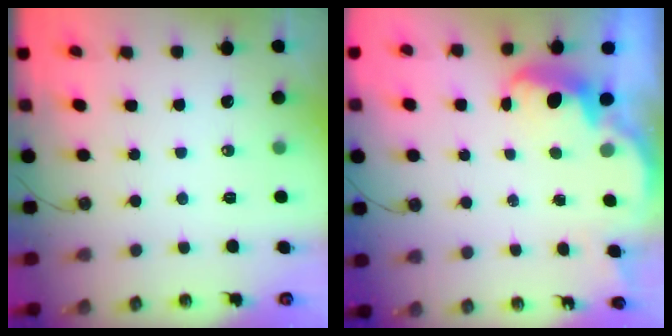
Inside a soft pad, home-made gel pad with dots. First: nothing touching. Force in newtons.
{"total": 2.4, "press": 2.4, "slide": 0.6}